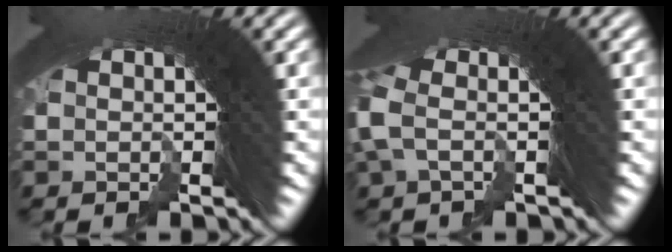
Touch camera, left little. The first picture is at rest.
{"total": 1.5, "force": [-0.3, 0.0, 1.4], "torque": [-0.031, 0.011, -0.010]}